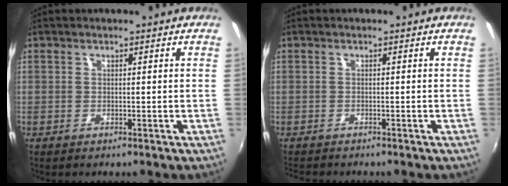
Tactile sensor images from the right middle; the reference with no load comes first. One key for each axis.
{"total": 2.4, "fx": -2.3, "fy": 0.5, "fz": 0.6, "tx": -0.021, "ty": -0.016, "tz": -0.040}